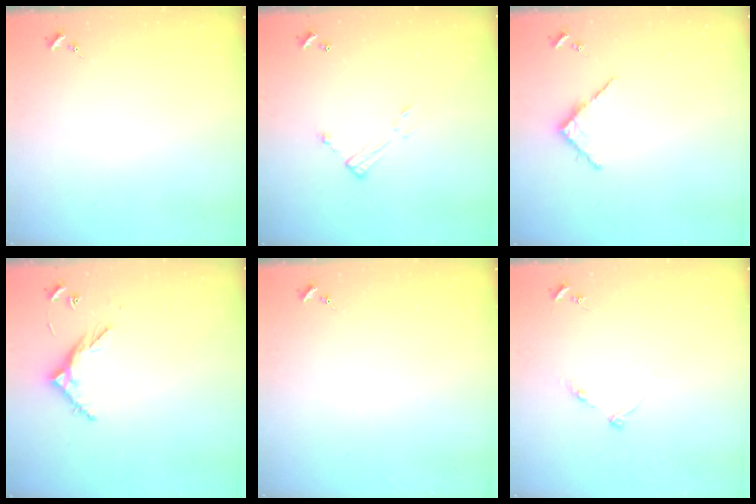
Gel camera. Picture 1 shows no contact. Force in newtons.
{"total": 6.4, "press": 6.4, "slide": 0.3}
{"total": 4.9, "press": 4.9, "slide": 0.5}
{"total": 6.1, "press": 6.1, "slide": 0.4}
{"total": 0.0}
{"total": 4.6, "press": 4.6, "slide": 0.5}